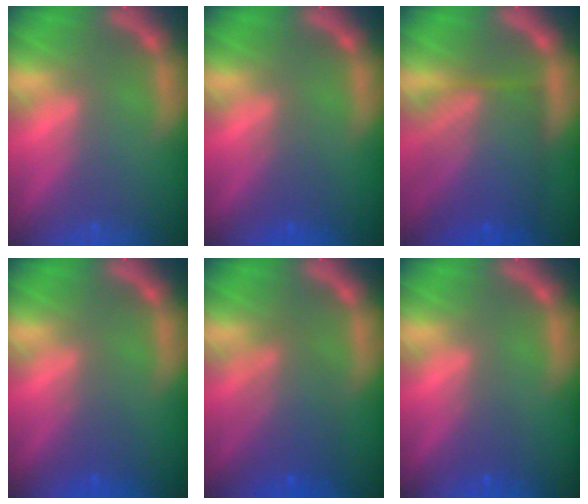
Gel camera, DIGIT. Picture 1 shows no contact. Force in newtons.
{"total": 2.0}
{"total": 9.6}
{"total": 2.0}
{"total": 5.1}
{"total": 1.4}